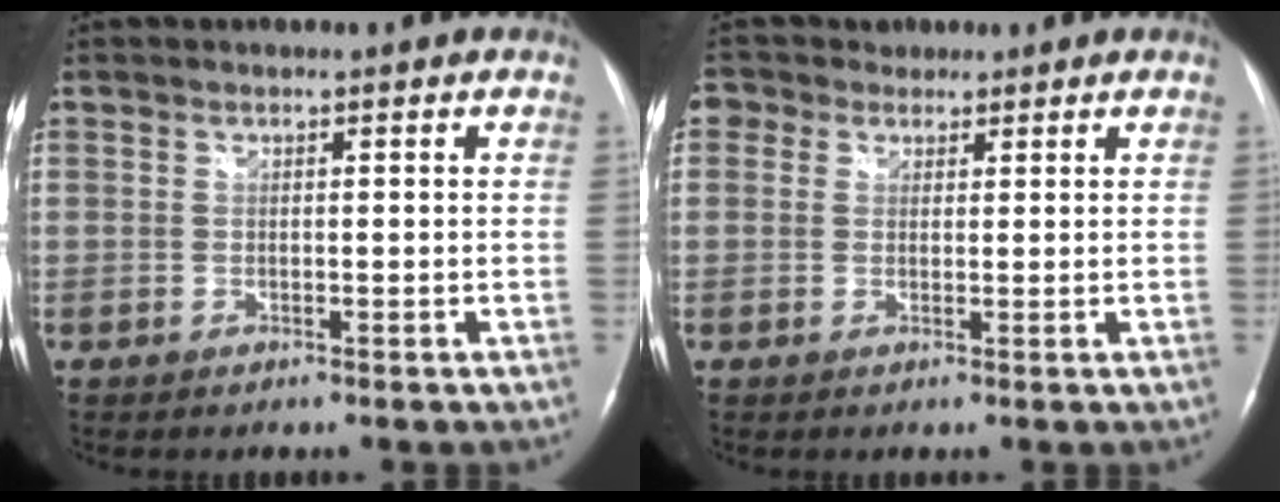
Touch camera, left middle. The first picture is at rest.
{"total": 3.3, "force": [1.8, 2.7, 0.5], "torque": [-0.016, 0.024, 0.032]}